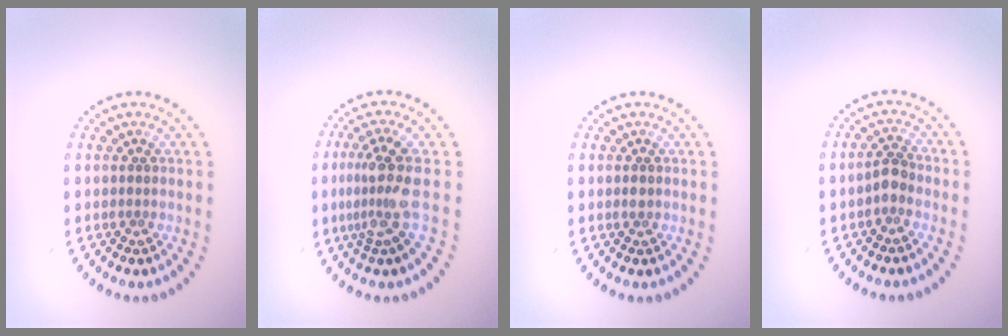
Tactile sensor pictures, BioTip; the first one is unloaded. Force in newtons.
{"total": 3.5, "press": 2.6, "slide": 2.4}
{"total": 0.7, "press": 0.7, "slide": 0.1}
{"total": 1.6, "press": 1.4, "slide": 0.7}